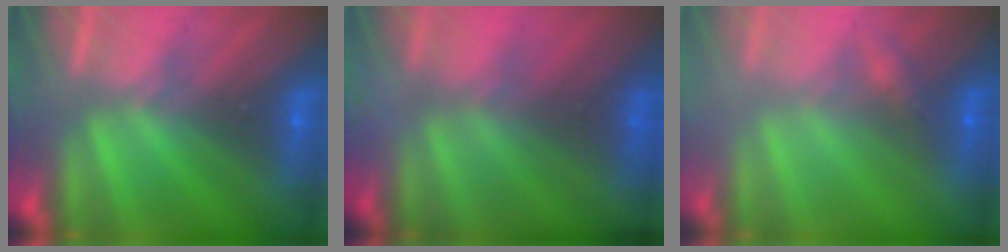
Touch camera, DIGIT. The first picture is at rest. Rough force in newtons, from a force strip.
{"total": 7.6}
{"total": 2.4}